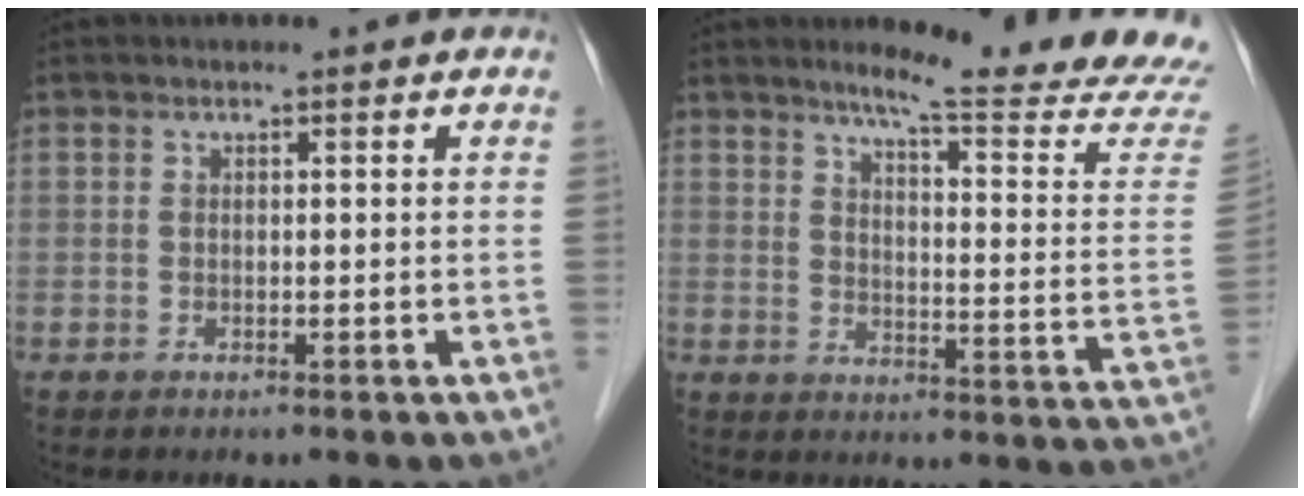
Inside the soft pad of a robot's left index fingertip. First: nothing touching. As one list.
[{"total": 18.3, "force": [16.8, -1.1, 7.2], "torque": [-0.096, -0.106, 0.199]}]